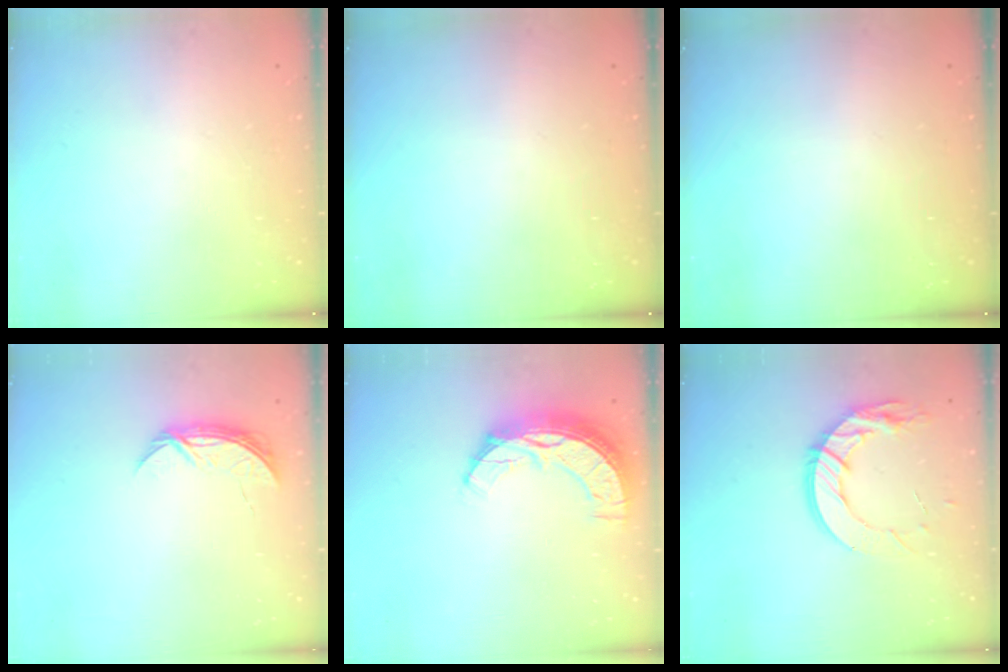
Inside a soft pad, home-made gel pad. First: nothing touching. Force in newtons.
{"total": 0.0}
{"total": 0.0}
{"total": 5.4, "press": 5.4, "slide": 0.5}
{"total": 10.4, "press": 10.3, "slide": 0.9}
{"total": 13.8, "press": 13.8, "slide": 1.0}